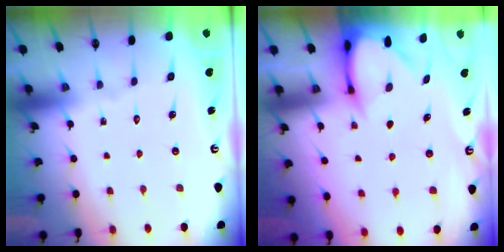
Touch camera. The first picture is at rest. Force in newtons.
{"total": 3.3, "press": 3.3, "slide": 0.2}